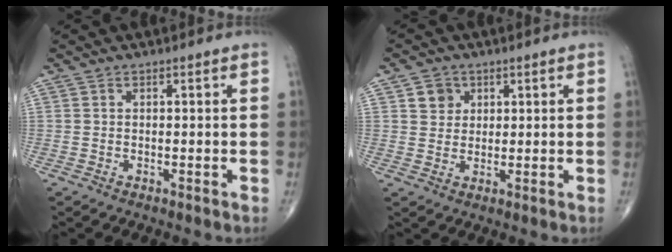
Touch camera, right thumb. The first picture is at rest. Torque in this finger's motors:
{"motor_torque": [-0.39, 0.51, -0.04, -0.12, 0.01]}